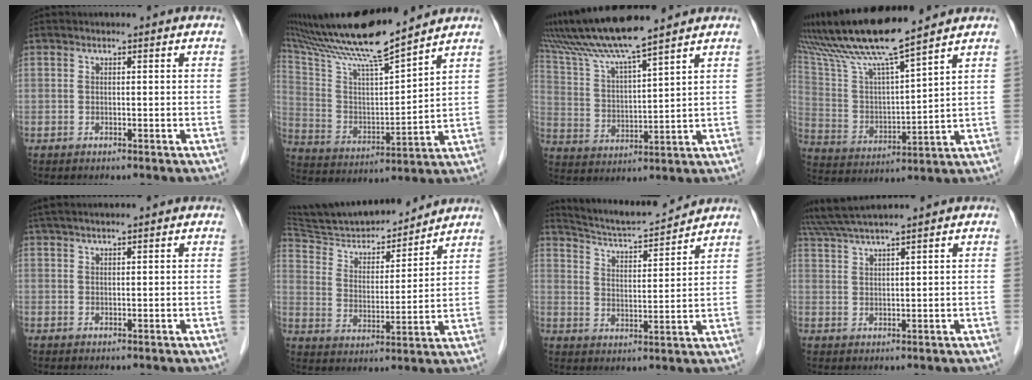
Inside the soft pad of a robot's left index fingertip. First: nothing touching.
{"total": 16.2, "force": [14.0, -0.6, 8.1], "torque": [-0.155, 0.001, 0.255]}
{"total": 10.8, "force": [8.9, -1.2, 6.1], "torque": [-0.122, 0.010, 0.171]}
{"total": 13.9, "force": [11.2, -0.4, 8.4], "torque": [-0.160, 0.005, 0.213]}
{"total": 4.0, "force": [2.9, -0.3, 2.7], "torque": [-0.040, 0.031, 0.052]}
{"total": 14.5, "force": [13.6, 2.4, 4.5], "torque": [-0.074, -0.003, 0.226]}
{"total": 9.4, "force": [9.1, -0.2, 2.2], "torque": [-0.045, 0.002, 0.149]}
{"total": 6.1, "force": [5.0, -1.4, 3.2], "torque": [-0.059, 0.026, 0.092]}